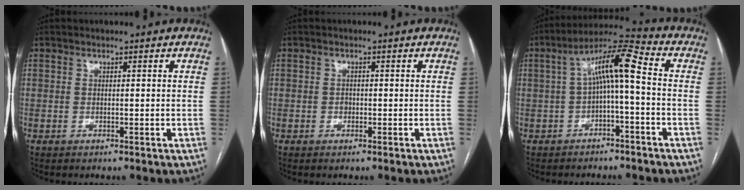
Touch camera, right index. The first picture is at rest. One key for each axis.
{"total": 0.8, "fx": -0.2, "fy": 0.7, "fz": 0.4, "tx": -0.006, "ty": 0.003, "tz": -0.003}
{"total": 8.9, "fx": -0.1, "fy": 1.2, "fz": 8.9, "tx": -0.156, "ty": 0.041, "tz": -0.002}